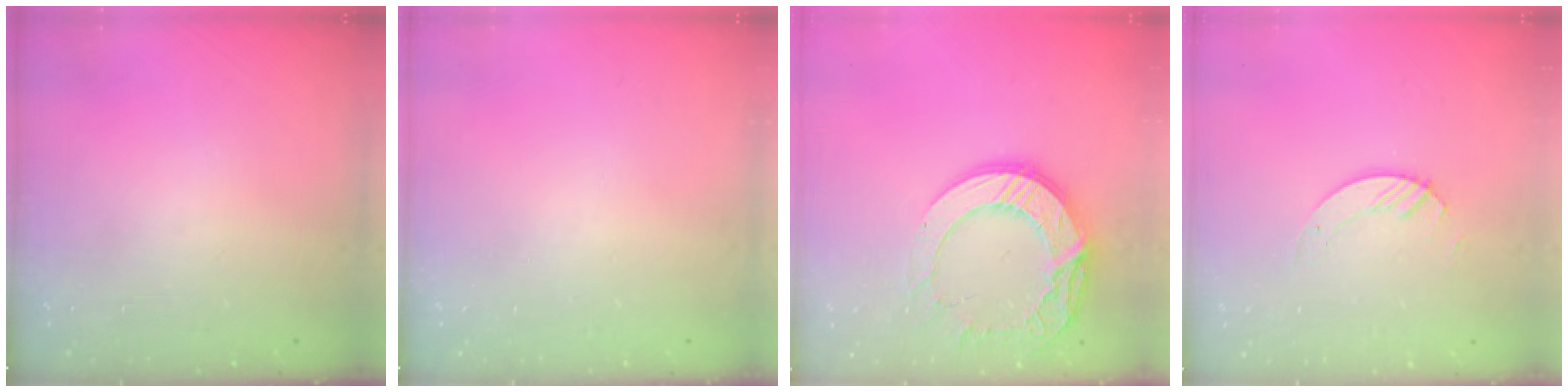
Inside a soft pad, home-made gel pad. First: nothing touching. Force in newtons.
{"total": 0.0}
{"total": 17.6, "press": 17.5, "slide": 1.5}
{"total": 3.0, "press": 3.0, "slide": 0.2}